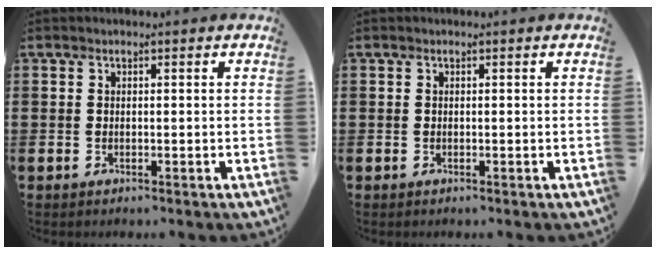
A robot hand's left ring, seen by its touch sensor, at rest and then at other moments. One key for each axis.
{"total": 0.0}